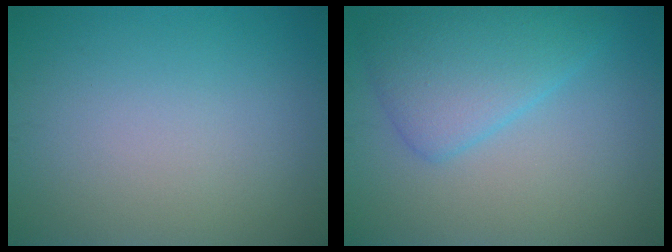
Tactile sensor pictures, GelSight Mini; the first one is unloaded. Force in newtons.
{"total": 4.7, "press": 4.7, "slide": 0.3}